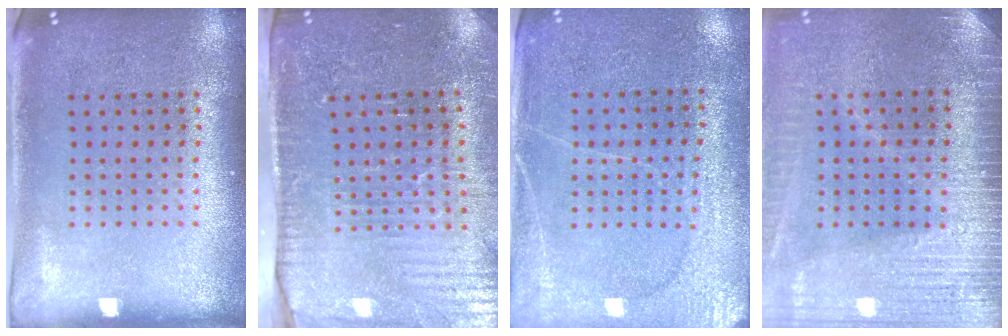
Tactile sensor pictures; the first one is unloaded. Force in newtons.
{"total": 3.7, "press": 3.5, "slide": 1.2}
{"total": 2.8, "press": 2.7, "slide": 0.8}
{"total": 3.6, "press": 3.2, "slide": 1.6}